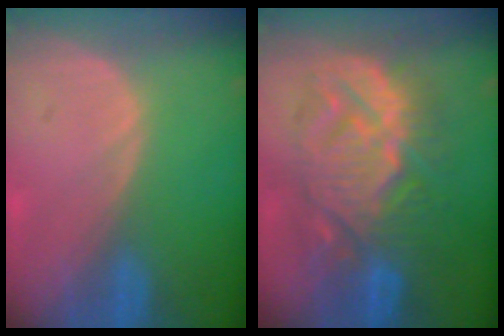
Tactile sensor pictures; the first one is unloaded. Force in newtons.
{"total": 11.5, "press": 11.5, "slide": 1.0}